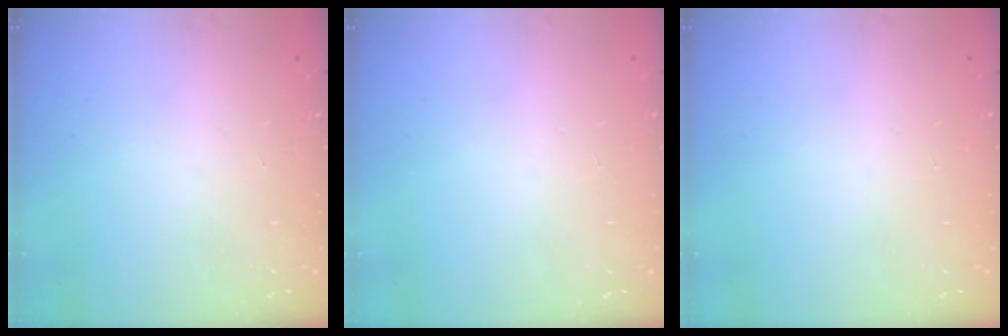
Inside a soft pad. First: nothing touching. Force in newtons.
{"total": 0.0}
{"total": 0.0}